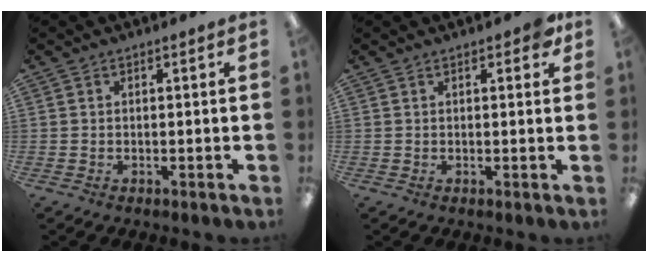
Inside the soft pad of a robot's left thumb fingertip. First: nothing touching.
{"total": 2.3, "force": [1.3, 0.9, 1.6], "torque": [-0.019, -0.003, 0.019]}